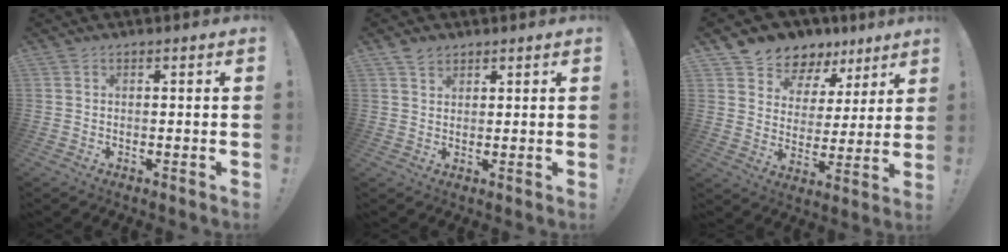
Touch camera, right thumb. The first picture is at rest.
{"total": 3.1, "force": [2.2, 2.0, 0.8], "torque": [-0.010, -0.008, 0.042]}
{"total": 8.5, "force": [5.8, 5.9, 1.6], "torque": [-0.032, -0.049, 0.114]}